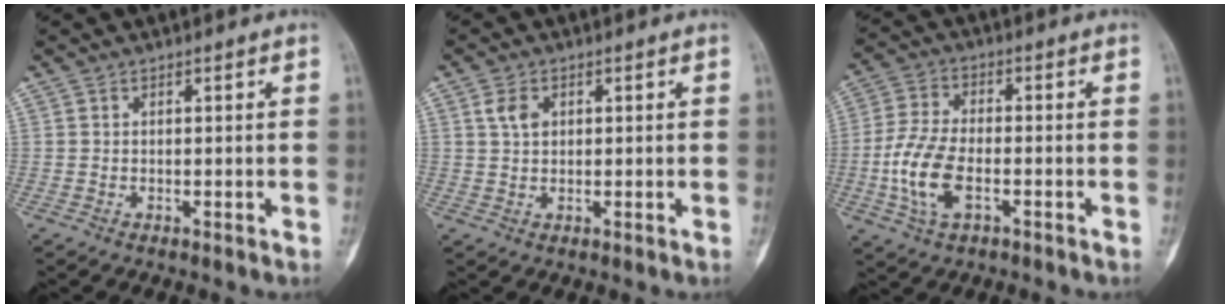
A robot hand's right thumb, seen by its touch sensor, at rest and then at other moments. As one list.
[{"total": 3.1, "force": [0.9, 2.2, 2.0], "torque": [-0.031, 0.002, 0.019]}, {"total": 10.5, "force": [-2.9, 5.4, 8.5], "torque": [-0.184, 0.013, -0.059]}]